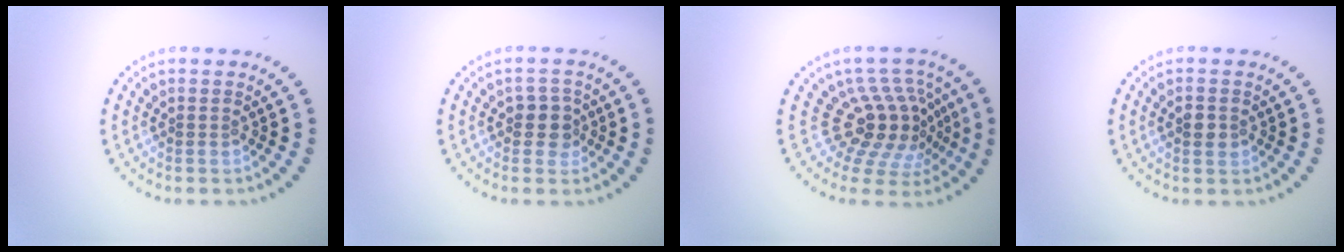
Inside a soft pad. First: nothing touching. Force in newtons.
{"total": 2.0, "press": 1.8, "slide": 0.8}
{"total": 5.2, "press": 3.6, "slide": 3.8}
{"total": 1.4, "press": 1.4, "slide": 0.2}